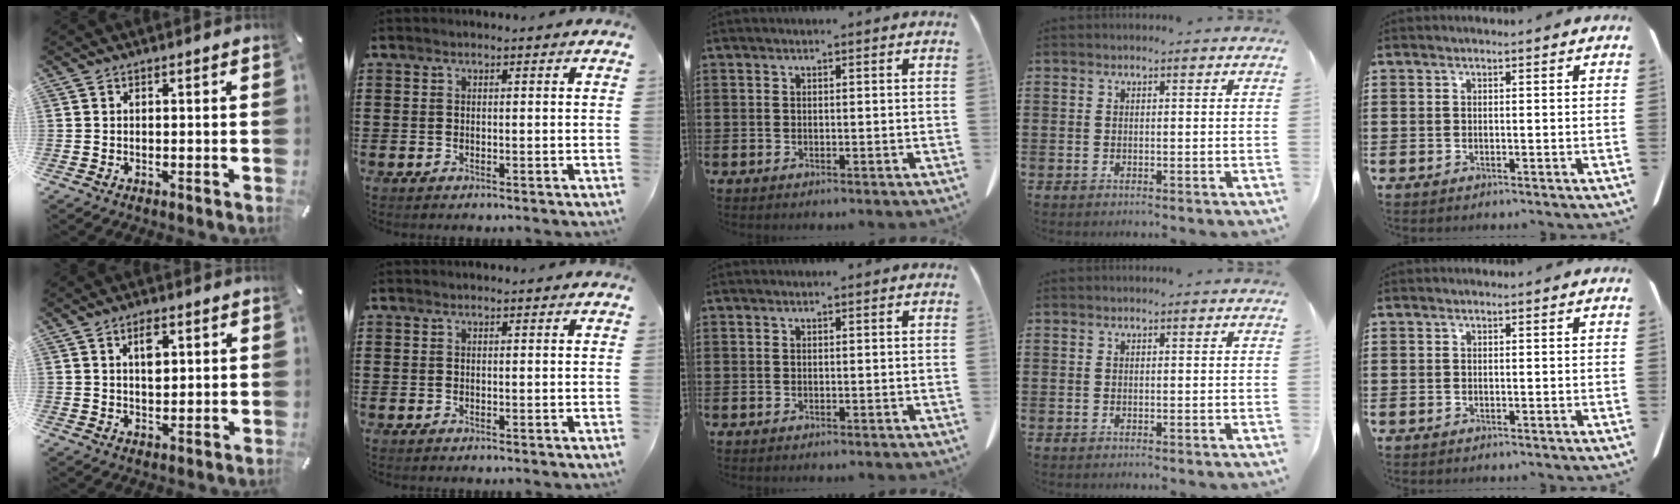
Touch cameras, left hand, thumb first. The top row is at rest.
{"thumb": {"total": 4.6, "force": [1.7, 2.5, 3.4], "torque": [-0.051, -0.003, 0.022]}}